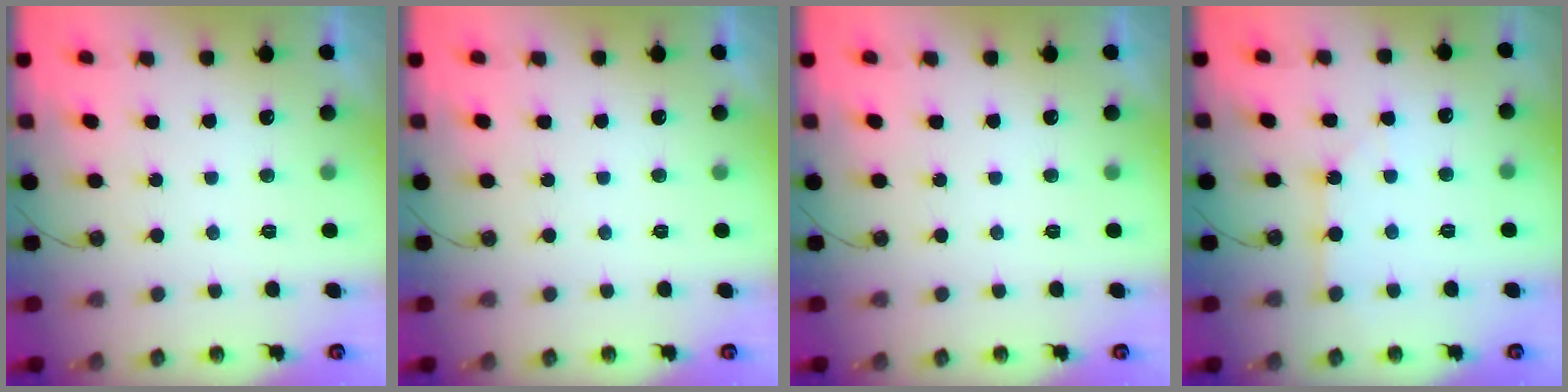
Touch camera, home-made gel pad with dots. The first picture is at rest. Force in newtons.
{"total": 0.0}
{"total": 0.0}
{"total": 1.8, "press": 1.8, "slide": 0.3}